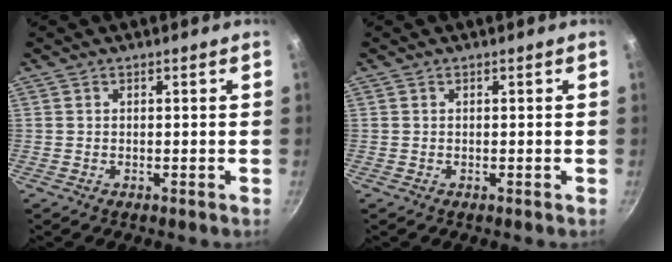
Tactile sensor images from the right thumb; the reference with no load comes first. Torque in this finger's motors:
{"motor_torque": [0.00, 0.00, -0.05, 0.30, 0.00]}